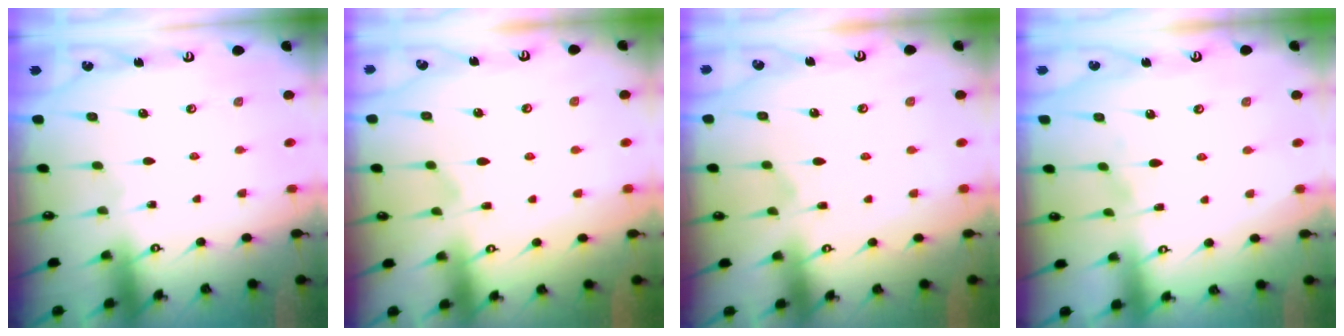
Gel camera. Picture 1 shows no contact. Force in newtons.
{"total": 2.2, "press": 1.9, "slide": 1.2}
{"total": 5.2, "press": 5.1, "slide": 1.3}
{"total": 3.9, "press": 3.8, "slide": 0.7}